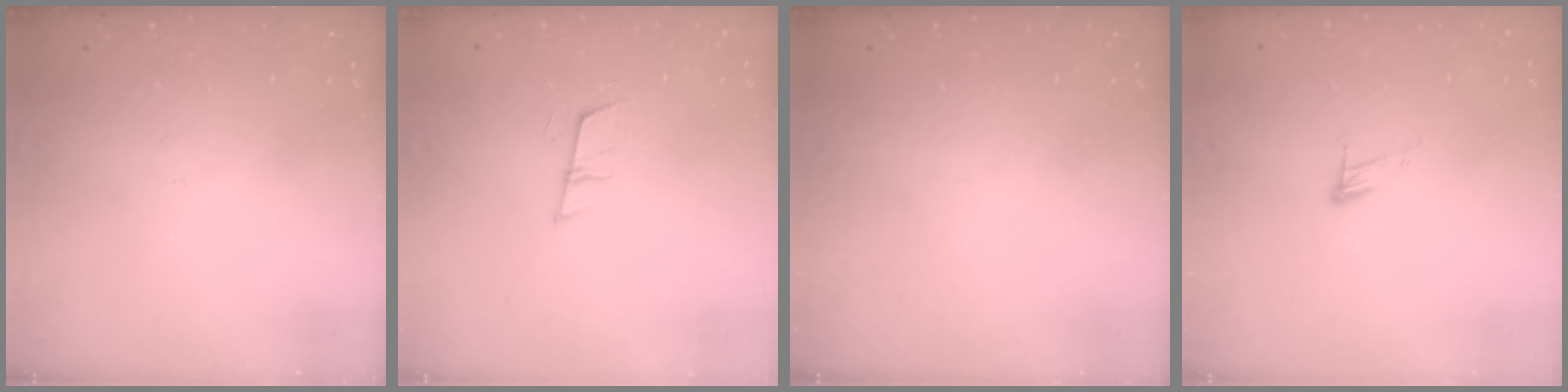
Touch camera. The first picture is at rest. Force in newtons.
{"total": 6.2, "press": 5.6, "slide": 2.7}
{"total": 0.0}
{"total": 5.6, "press": 5.6, "slide": 0.2}